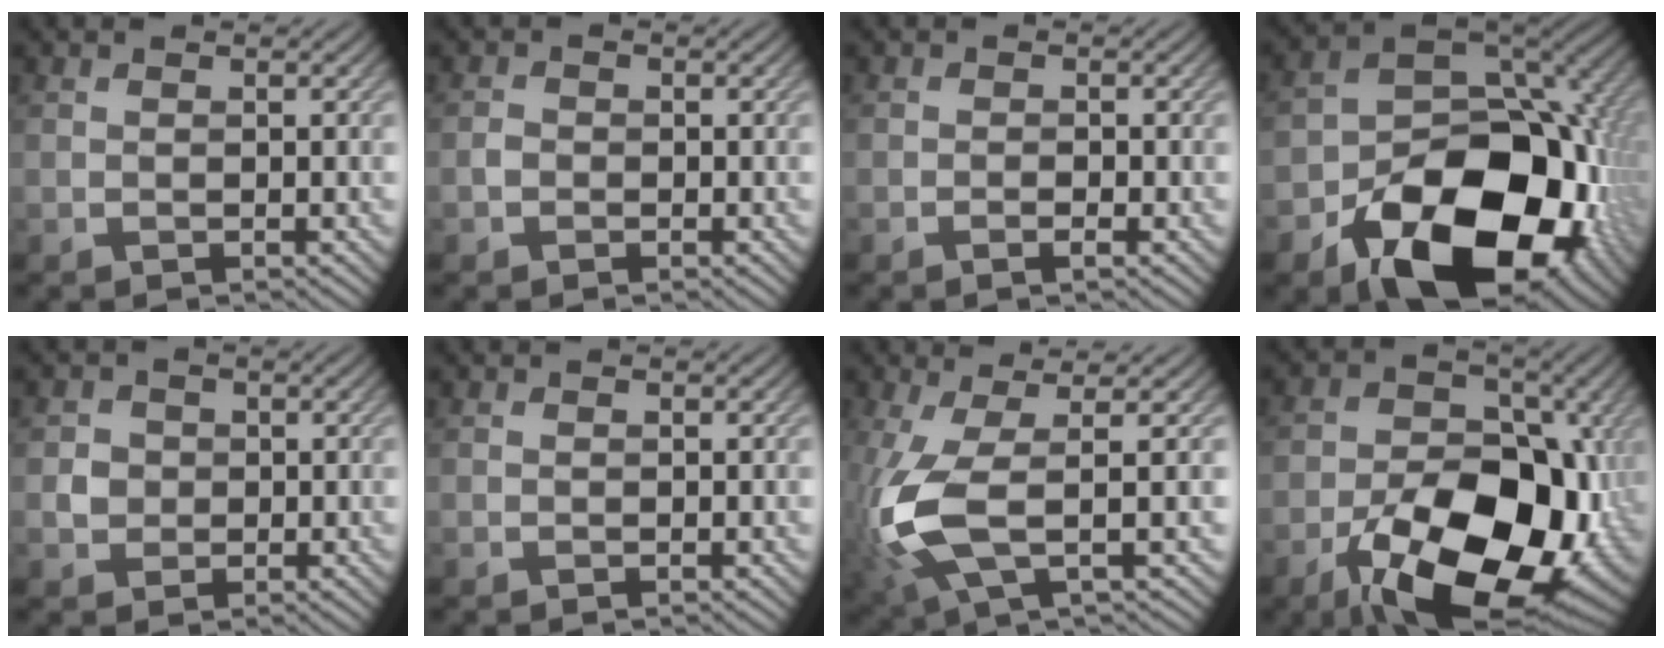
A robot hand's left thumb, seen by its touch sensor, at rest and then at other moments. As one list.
[{"total": 0.8, "force": [-0.4, 0.6, 0.2], "torque": [-0.002, 0.003, -0.012]}, {"total": 0.9, "force": [-0.5, 0.3, 0.7], "torque": [-0.012, -0.001, -0.010]}, {"total": 18.8, "force": [-7.6, 12.3, 11.9], "torque": [-0.173, -0.048, -0.116]}, {"total": 2.0, "force": [0.1, 1.9, 0.5], "torque": [-0.010, 0.003, 0.002]}, {"total": 0.0}, {"total": 8.4, "force": [-0.4, 2.2, 8.1], "torque": [-0.194, 0.006, -0.014]}, {"total": 17.8, "force": [-6.6, 10.8, 12.5], "torque": [-0.173, -0.024, -0.105]}]